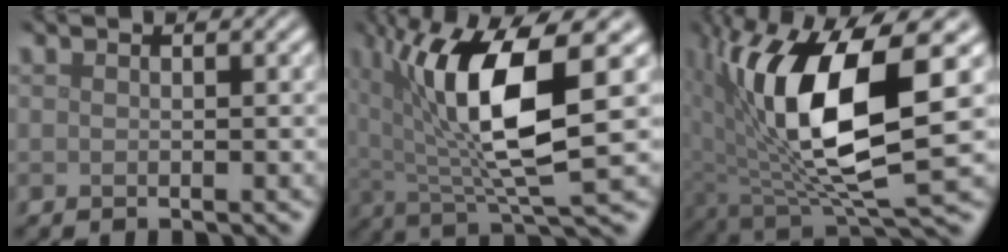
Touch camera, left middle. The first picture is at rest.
{"total": 10.2, "force": [2.4, 2.7, 9.5], "torque": [-0.170, -0.005, 0.047]}
{"total": 13.5, "force": [1.7, 5.3, 12.3], "torque": [-0.232, -0.018, 0.037]}